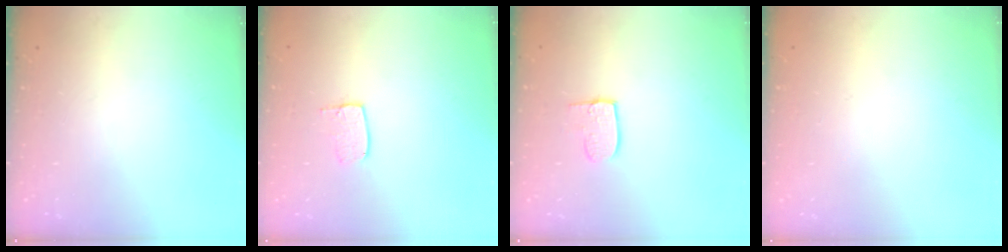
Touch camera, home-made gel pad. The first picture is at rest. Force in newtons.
{"total": 5.5, "press": 5.5, "slide": 0.4}
{"total": 7.7, "press": 7.7, "slide": 0.6}
{"total": 0.0}